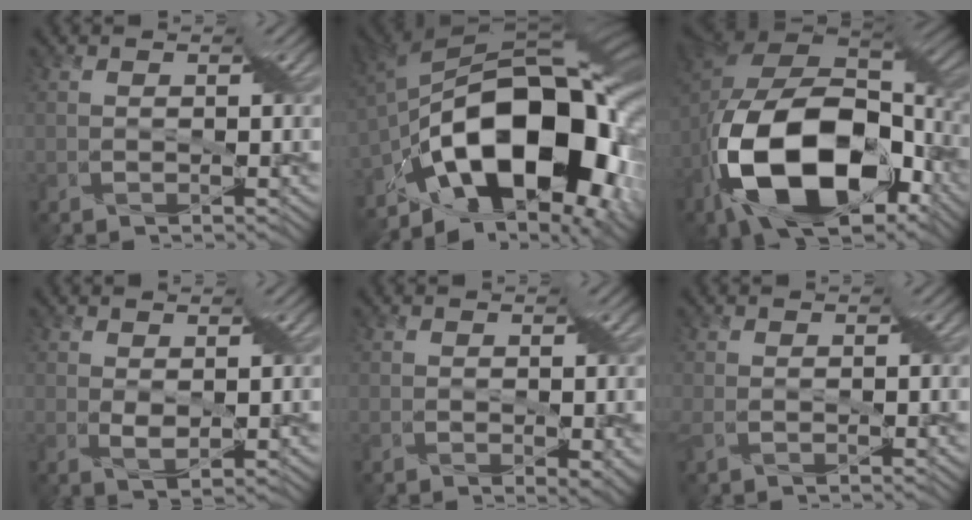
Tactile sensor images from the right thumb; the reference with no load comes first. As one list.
[{"total": 19.3, "force": [-6.7, 10.8, 14.6], "torque": [-0.248, -0.008, -0.110]}, {"total": 19.0, "force": [-7.6, 10.9, 13.5], "torque": [-0.300, -0.040, -0.128]}, {"total": 2.1, "force": [0.7, 1.1, 1.6], "torque": [-0.043, -0.006, 0.019]}, {"total": 2.6, "force": [-0.3, 1.5, 2.1], "torque": [-0.030, -0.011, 0.002]}, {"total": 1.5, "force": [-0.1, 0.9, 1.3], "torque": [-0.036, -0.002, -0.003]}]